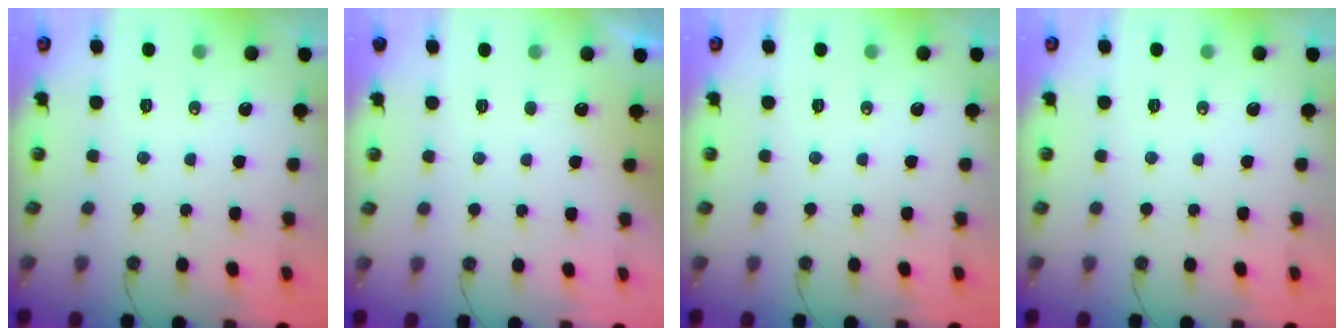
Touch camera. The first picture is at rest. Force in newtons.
{"total": 0.7, "press": 0.2, "slide": 0.7}
{"total": 0.0}
{"total": 0.0}